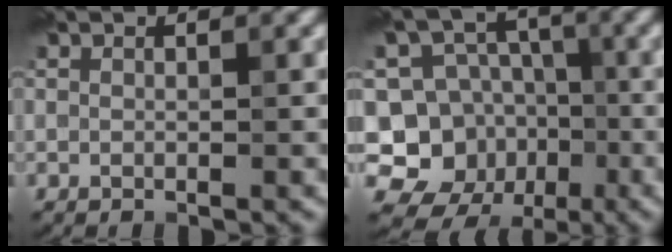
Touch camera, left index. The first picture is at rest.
{"total": 8.9, "force": [-2.7, 8.0, 2.6], "torque": [-0.036, 0.013, -0.068]}